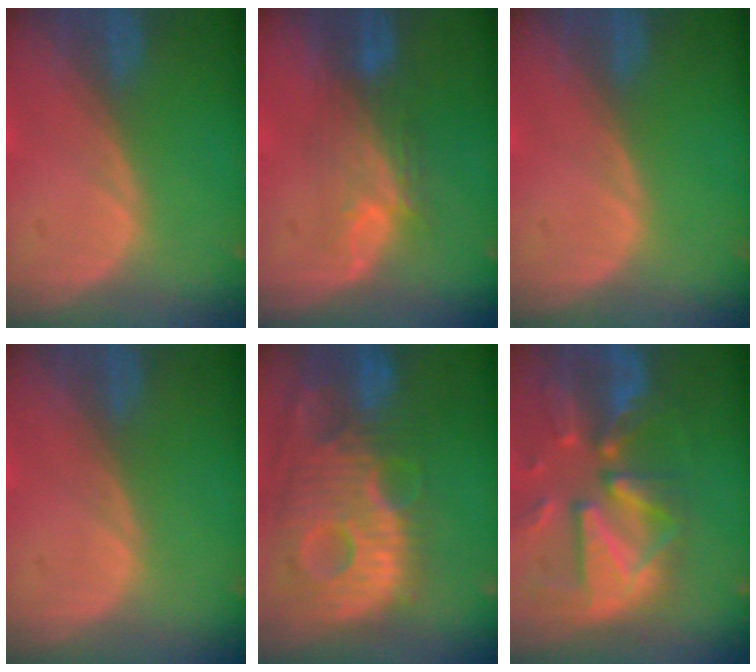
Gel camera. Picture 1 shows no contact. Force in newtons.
{"total": 5.2, "press": 5.0, "slide": 1.4}
{"total": 0.0}
{"total": 0.0}
{"total": 13.8, "press": 12.0, "slide": 6.9}
{"total": 12.3, "press": 10.6, "slide": 6.1}